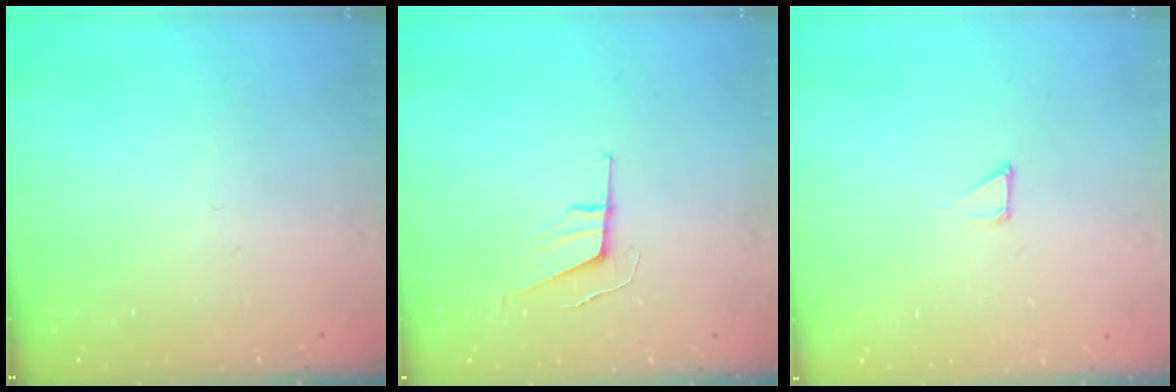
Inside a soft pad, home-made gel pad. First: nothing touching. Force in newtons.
{"total": 6.4, "press": 5.9, "slide": 2.5}
{"total": 1.7, "press": 1.7, "slide": 0.0}